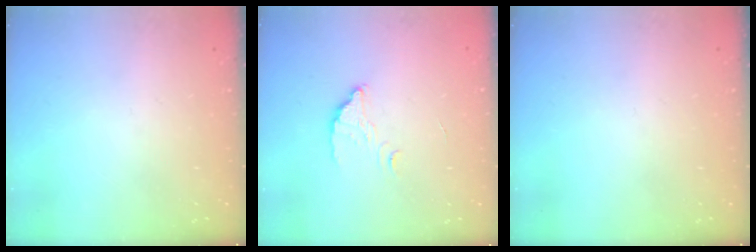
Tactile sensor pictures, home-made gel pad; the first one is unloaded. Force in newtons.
{"total": 2.9, "press": 2.9, "slide": 0.3}
{"total": 0.0}